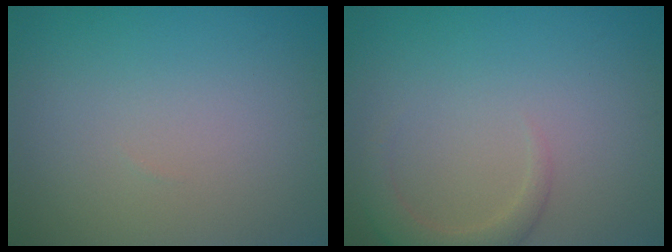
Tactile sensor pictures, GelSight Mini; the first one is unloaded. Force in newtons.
{"total": 2.4, "press": 2.4, "slide": 0.3}